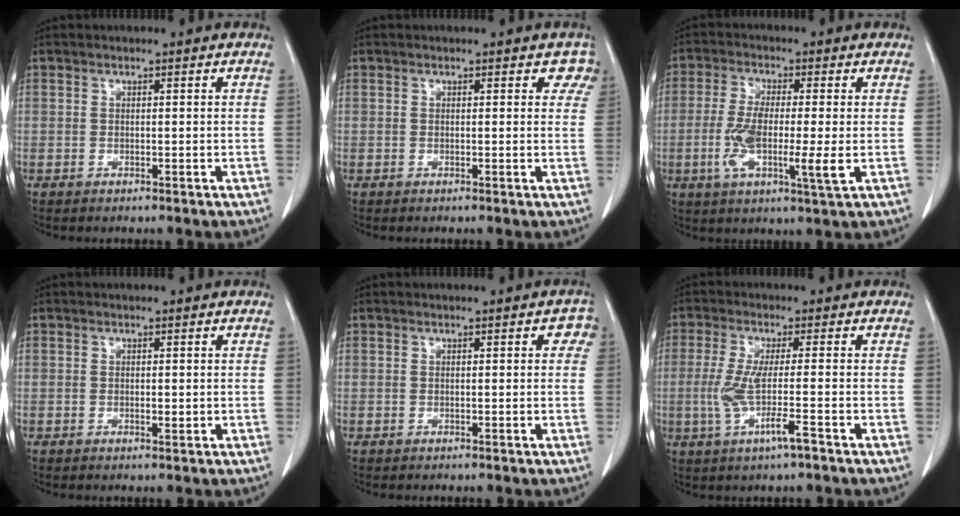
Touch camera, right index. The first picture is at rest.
{"total": 2.7, "force": [1.9, 1.7, 0.8], "torque": [0.017, 0.000, 0.002]}
{"total": 9.6, "force": [-1.7, 1.1, 9.4], "torque": [-0.178, -0.014, -0.035]}
{"total": 0.9, "force": [-0.1, 0.3, 0.8], "torque": [-0.013, -0.002, 0.000]}
{"total": 1.9, "force": [0.6, 1.1, 1.5], "torque": [-0.006, 0.012, 0.002]}
{"total": 6.9, "force": [-2.3, -0.3, 6.4], "torque": [-0.132, -0.020, -0.047]}